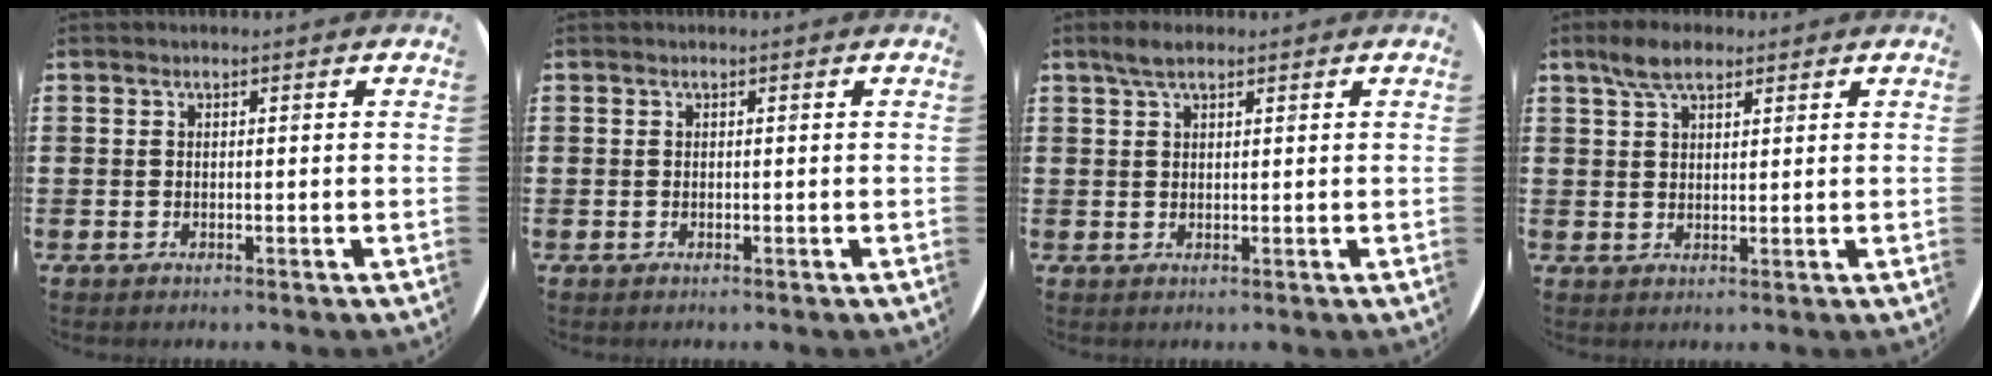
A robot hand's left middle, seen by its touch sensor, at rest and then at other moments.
{"total": 0.0}
{"total": 2.6, "force": [1.9, 0.9, 1.6], "torque": [-0.027, 0.003, 0.033]}
{"total": 4.9, "force": [3.5, 2.0, 2.7], "torque": [-0.051, 0.002, 0.064]}